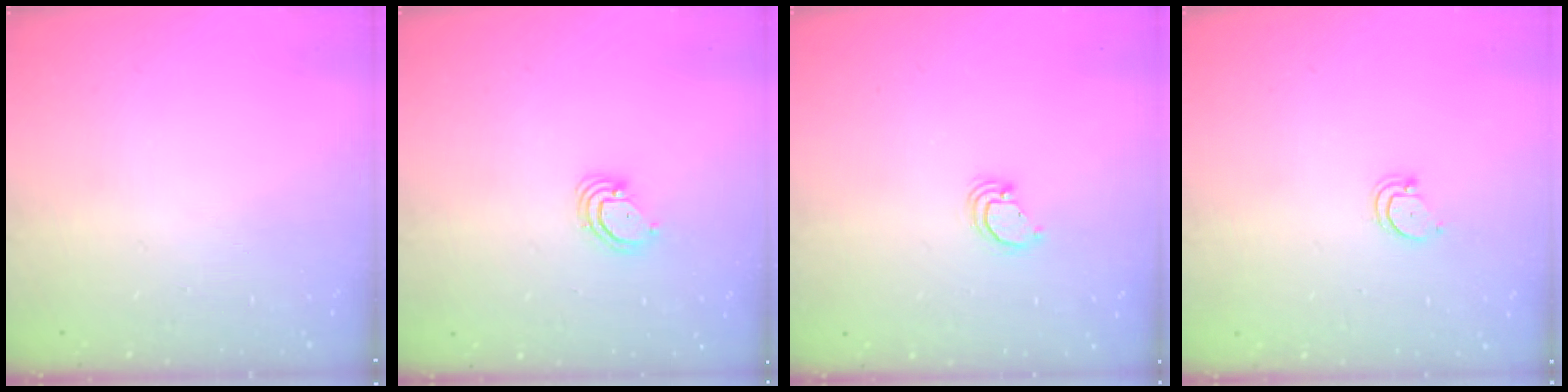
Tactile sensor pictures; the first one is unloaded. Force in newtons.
{"total": 3.2, "press": 3.2, "slide": 0.2}
{"total": 2.9, "press": 2.9, "slide": 0.1}
{"total": 3.5, "press": 3.4, "slide": 0.3}